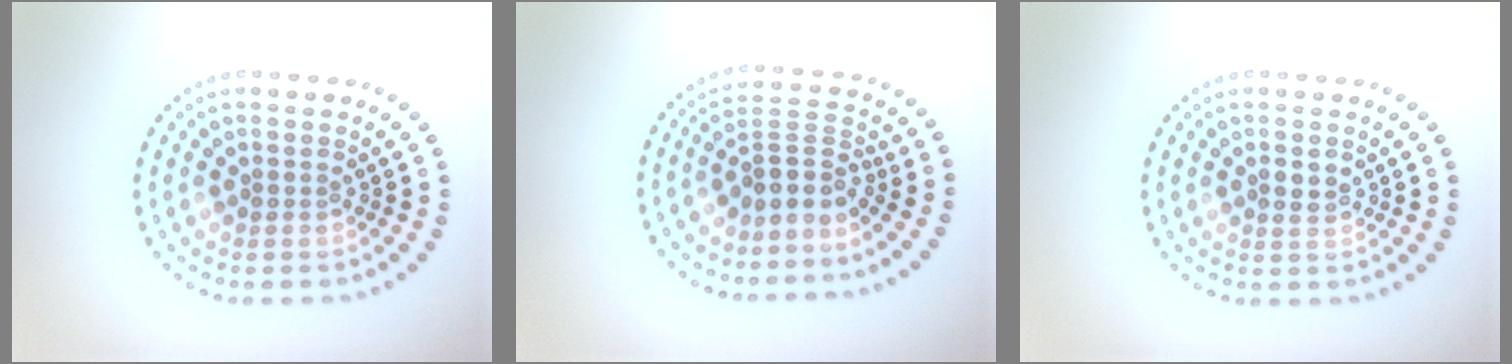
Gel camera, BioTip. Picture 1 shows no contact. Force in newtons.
{"total": 3.1, "press": 2.1, "slide": 2.2}
{"total": 1.3, "press": 1.3, "slide": 0.1}